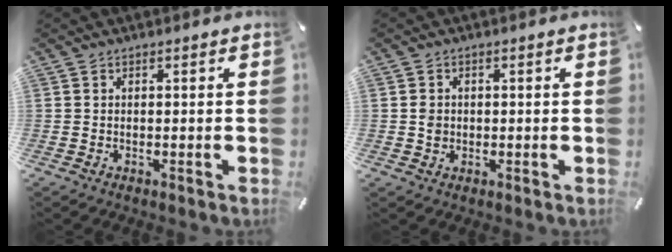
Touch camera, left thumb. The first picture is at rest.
{"total": 2.2, "force": [-0.2, 2.0, 0.9], "torque": [-0.010, 0.002, -0.008]}